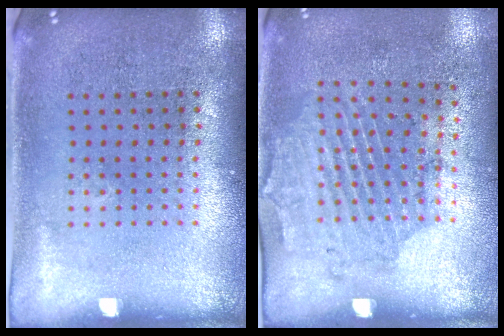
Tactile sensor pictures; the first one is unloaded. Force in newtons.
{"total": 1.8, "press": 1.2, "slide": 1.3}